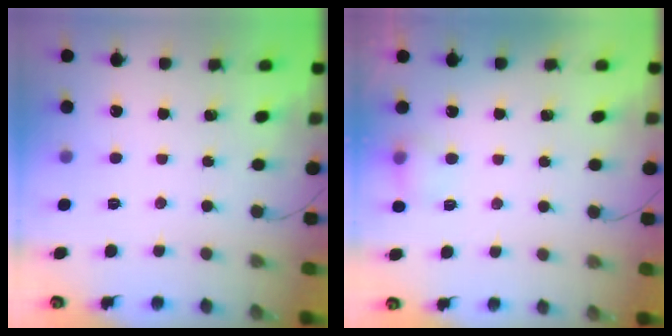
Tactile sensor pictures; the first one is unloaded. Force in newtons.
{"total": 6.0, "press": 5.9, "slide": 0.9}